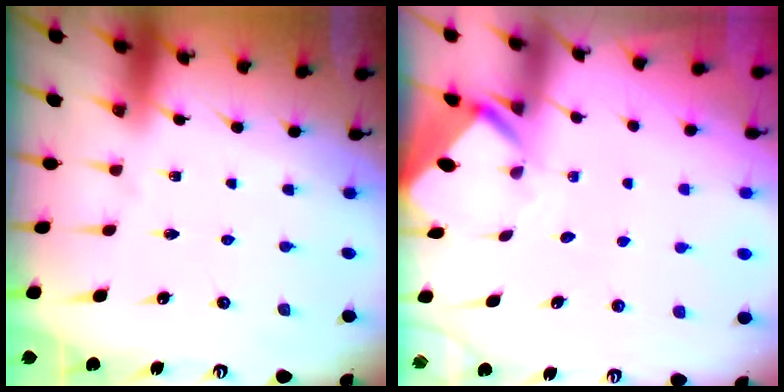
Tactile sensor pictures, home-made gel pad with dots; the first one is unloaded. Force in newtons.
{"total": 3.9, "press": 3.9, "slide": 0.3}